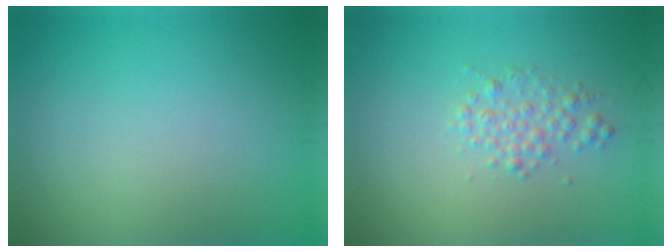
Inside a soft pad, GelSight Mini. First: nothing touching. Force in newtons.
{"total": 1.9, "press": 1.9, "slide": 0.0}